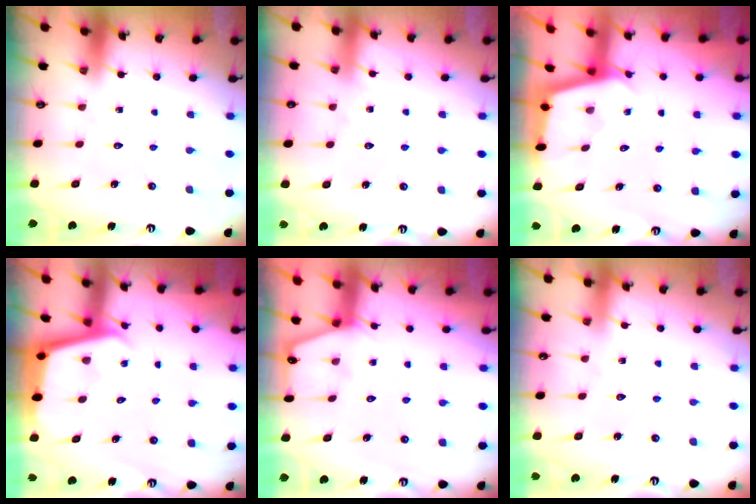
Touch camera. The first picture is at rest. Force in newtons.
{"total": 3.1, "press": 3.1, "slide": 0.4}
{"total": 2.2, "press": 2.2, "slide": 0.1}
{"total": 3.5, "press": 3.5, "slide": 0.3}
{"total": 1.8, "press": 1.8, "slide": 0.3}
{"total": 2.7, "press": 2.6, "slide": 0.4}